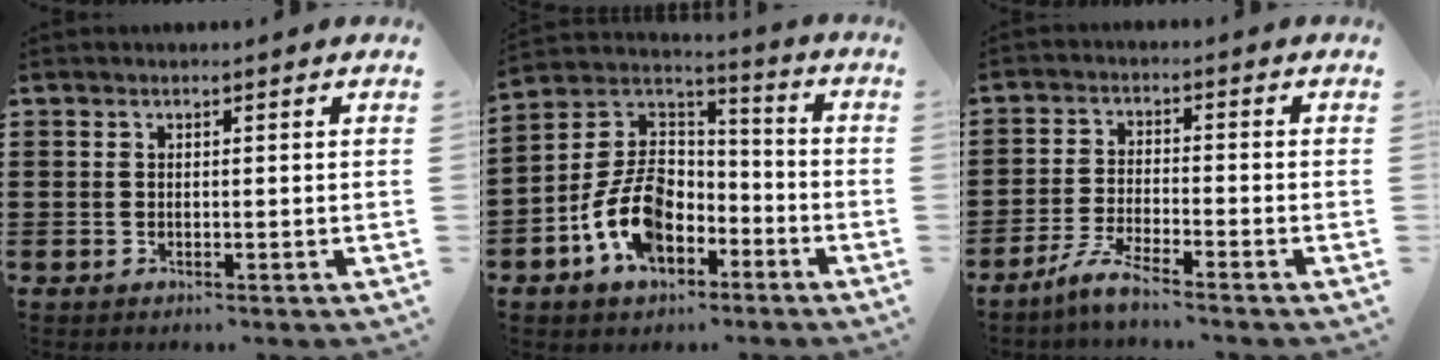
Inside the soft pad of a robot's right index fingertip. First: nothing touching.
{"total": 12.1, "force": [-4.9, 8.0, 7.6], "torque": [-0.183, 0.014, -0.096]}
{"total": 4.7, "force": [-4.0, -0.1, 2.5], "torque": [-0.062, -0.010, -0.078]}